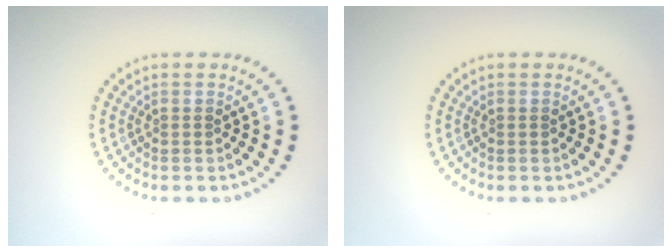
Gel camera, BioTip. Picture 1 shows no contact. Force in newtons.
{"total": 0.0}